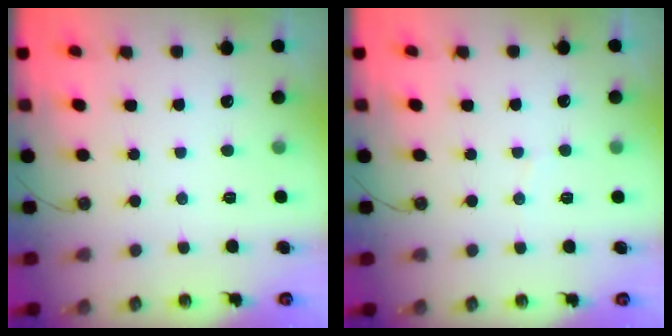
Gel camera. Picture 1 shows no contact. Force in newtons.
{"total": 3.0, "press": 2.9, "slide": 0.3}